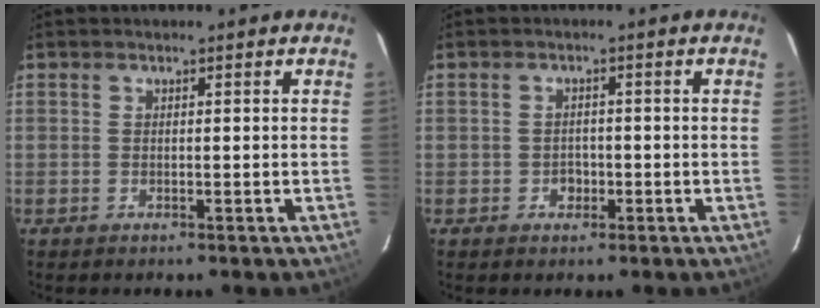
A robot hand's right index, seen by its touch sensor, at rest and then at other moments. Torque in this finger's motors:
{"motor_torque": [0.01, 0.06, 0.03, 0.00]}